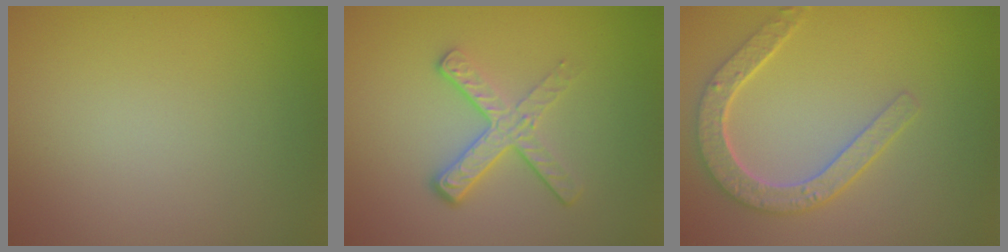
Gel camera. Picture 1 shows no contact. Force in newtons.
{"total": 4.0, "press": 2.6, "slide": 3.1}
{"total": 4.0, "press": 3.5, "slide": 2.1}